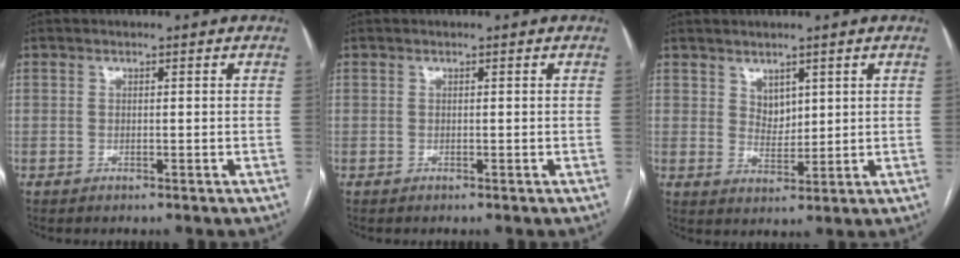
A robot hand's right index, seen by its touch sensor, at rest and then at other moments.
{"total": 0.0}
{"total": 3.2, "force": [1.8, 2.2, 1.6], "torque": [-0.027, -0.003, 0.042]}